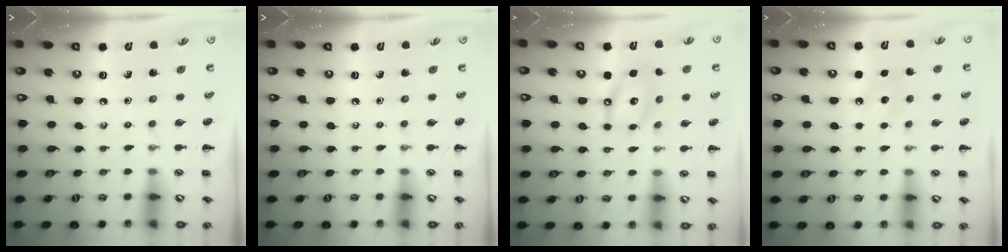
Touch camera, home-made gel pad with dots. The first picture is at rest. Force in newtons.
{"total": 0.0}
{"total": 12.1, "press": 11.8, "slide": 2.8}
{"total": 5.6, "press": 5.4, "slide": 1.5}